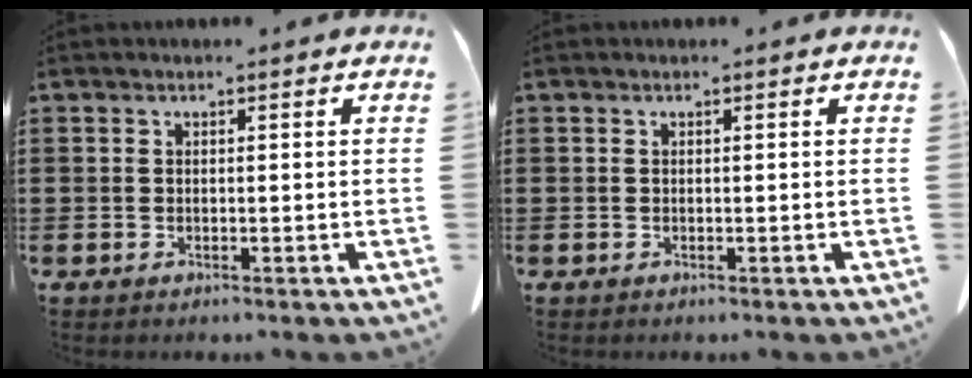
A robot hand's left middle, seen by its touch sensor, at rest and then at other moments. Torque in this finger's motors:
{"motor_torque": [-0.34, -0.37, 0.00, 0.00]}